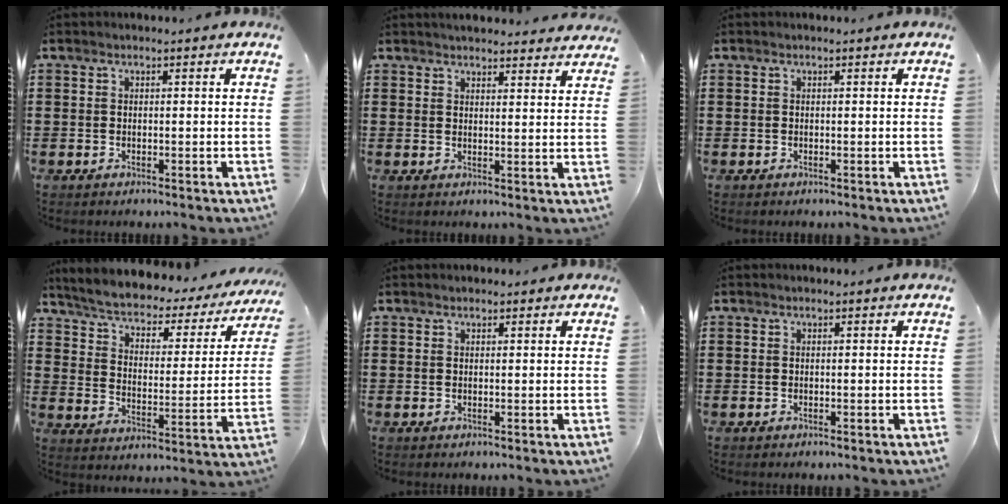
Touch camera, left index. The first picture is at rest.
{"total": 3.1, "force": [3.1, 0.2, 0.2], "torque": [-0.005, -0.013, 0.055]}
{"total": 0.0}
{"total": 3.8, "force": [3.2, 1.1, 1.8], "torque": [-0.052, -0.030, 0.046]}
{"total": 0.7, "force": [0.5, 0.4, 0.1], "torque": [-0.004, 0.004, 0.011]}
{"total": 0.0}